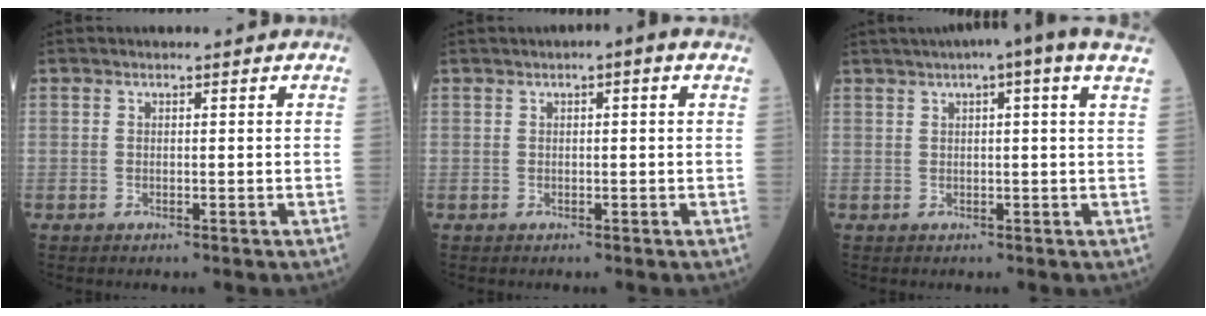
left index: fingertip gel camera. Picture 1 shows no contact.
{"total": 2.4, "force": [1.3, 0.6, 2.0], "torque": [-0.029, 0.020, 0.019]}
{"total": 9.9, "force": [7.0, 0.3, 7.0], "torque": [-0.106, 0.036, 0.086]}